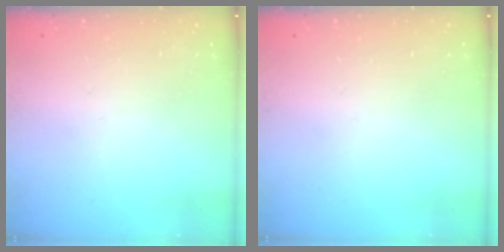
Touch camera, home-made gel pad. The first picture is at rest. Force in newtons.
{"total": 0.0}